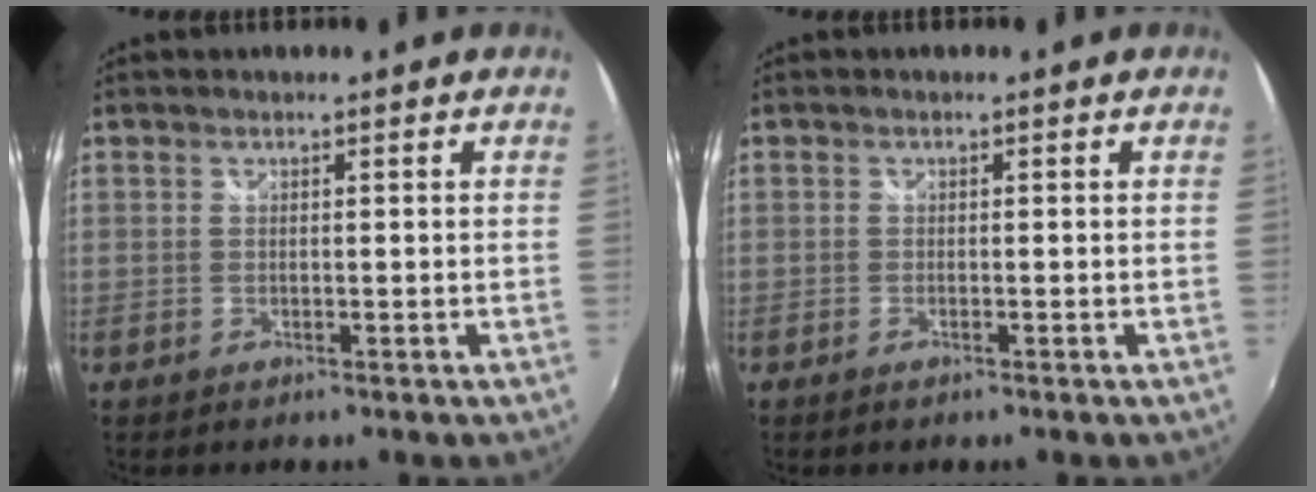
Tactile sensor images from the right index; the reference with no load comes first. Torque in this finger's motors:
{"motor_torque": [0.15, 0.07, 0.01, 0.01]}